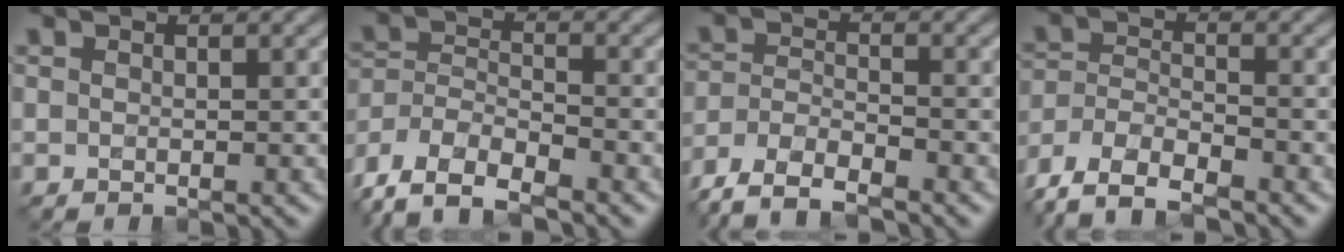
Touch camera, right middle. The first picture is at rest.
{"total": 7.4, "force": [-5.9, 2.7, 3.5], "torque": [-0.065, -0.009, -0.117]}
{"total": 5.6, "force": [-4.7, 1.5, 2.5], "torque": [-0.050, -0.008, -0.096]}
{"total": 6.7, "force": [-5.5, 2.1, 3.1], "torque": [-0.060, -0.008, -0.111]}